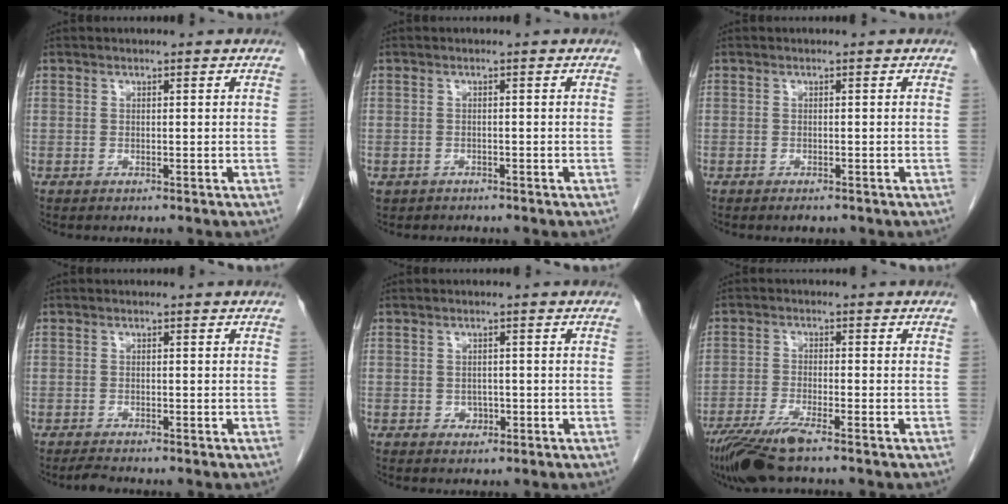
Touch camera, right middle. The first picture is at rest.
{"total": 2.2, "force": [-1.7, 1.5, 0.3], "torque": [-0.009, 0.002, -0.025]}
{"total": 1.0, "force": [-0.8, 0.3, 0.5], "torque": [-0.009, -0.002, -0.007]}
{"total": 1.2, "force": [-1.2, 0.0, 0.4], "torque": [-0.016, -0.006, -0.020]}
{"total": 1.4, "force": [-0.4, 1.2, 0.6], "torque": [-0.007, 0.005, -0.001]}
{"total": 7.5, "force": [-5.4, 0.5, 5.1], "torque": [-0.100, -0.021, -0.101]}